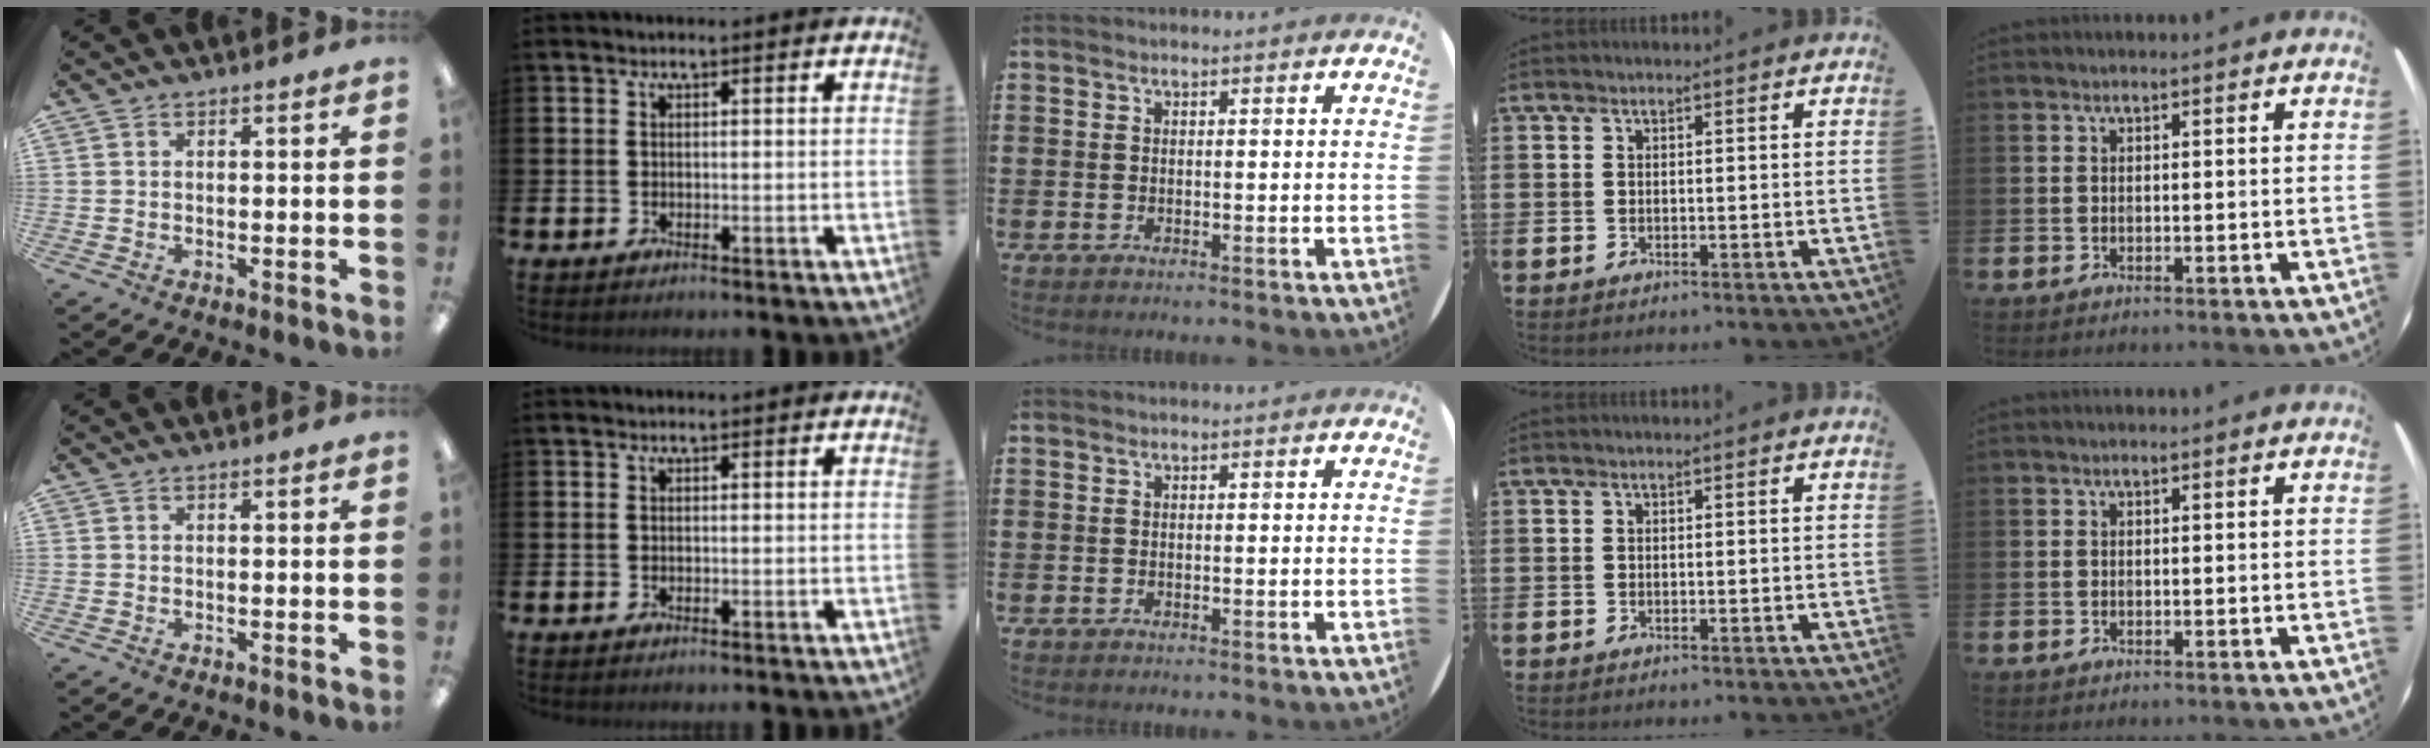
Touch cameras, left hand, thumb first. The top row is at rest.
{}